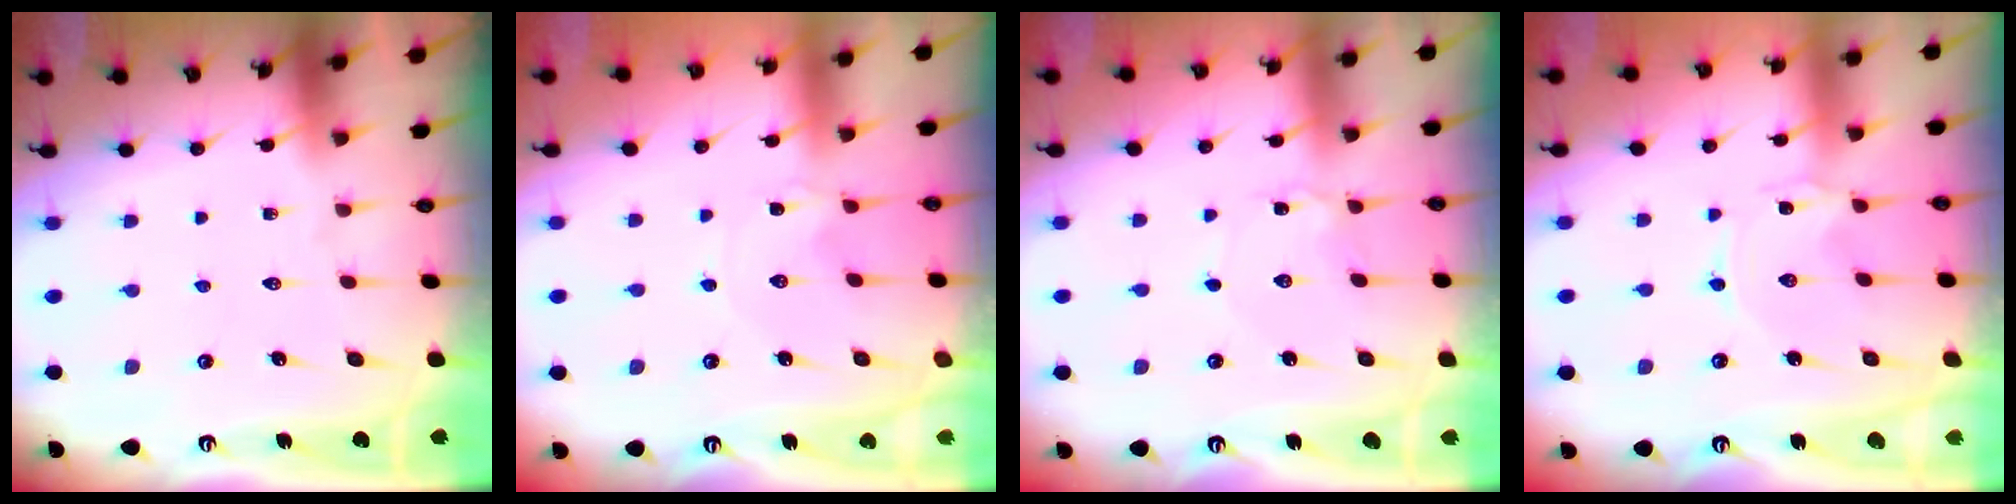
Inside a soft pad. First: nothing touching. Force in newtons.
{"total": 0.0}
{"total": 1.9, "press": 1.9, "slide": 0.2}
{"total": 0.0}